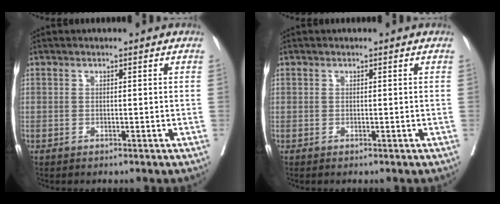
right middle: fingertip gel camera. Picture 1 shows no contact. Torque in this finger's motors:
{"motor_torque": [-1.05, 0.57, -0.17, -0.03]}